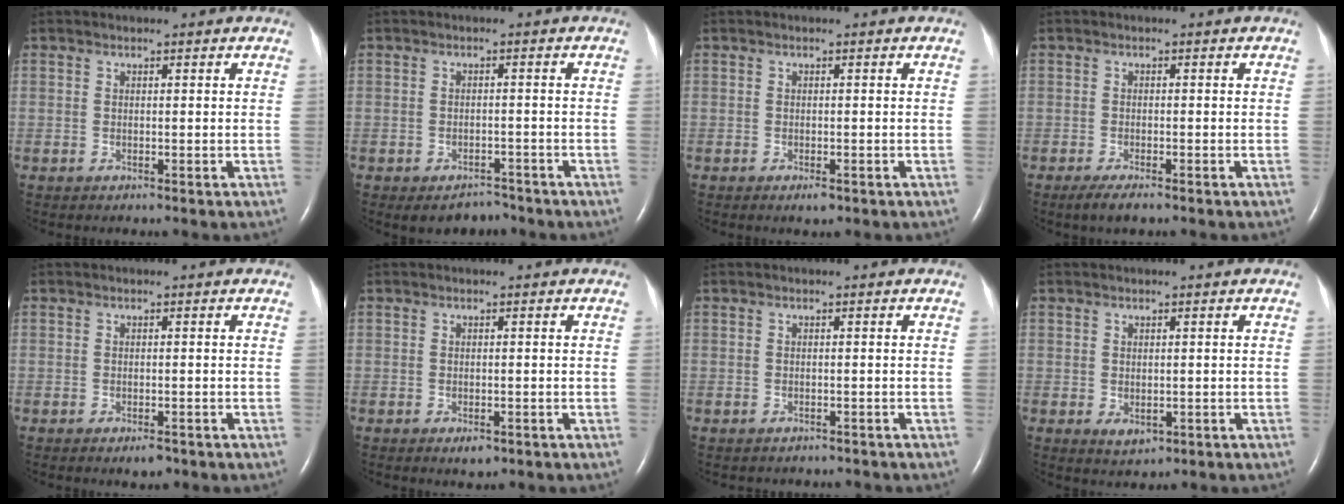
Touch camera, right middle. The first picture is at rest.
{"total": 3.6, "force": [-3.0, 1.8, 0.8], "torque": [-0.007, 0.006, -0.039]}
{"total": 1.1, "force": [-0.7, 0.3, 0.8], "torque": [-0.014, -0.002, -0.007]}
{"total": 2.8, "force": [-2.0, 0.5, 1.9], "torque": [-0.041, -0.007, -0.035]}
{"total": 1.5, "force": [-1.0, 0.5, 1.0], "torque": [-0.014, -0.001, -0.011]}
{"total": 1.5, "force": [-0.8, 0.7, 1.0], "torque": [-0.014, -0.001, -0.007]}
{"total": 2.6, "force": [-2.3, 1.0, 0.4], "torque": [-0.011, -0.001, -0.027]}
{"total": 2.1, "force": [-0.5, 1.4, 1.5], "torque": [-0.023, -0.004, 0.002]}